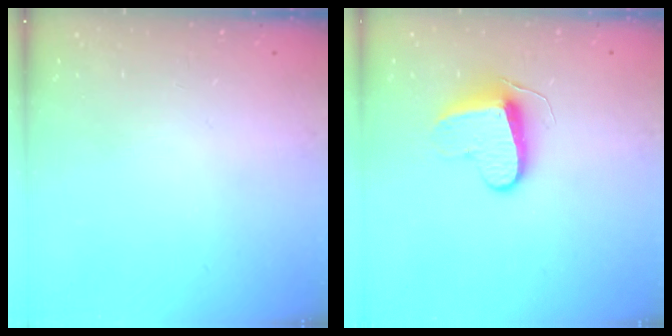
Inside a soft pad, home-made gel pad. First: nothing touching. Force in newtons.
{"total": 9.0, "press": 9.0, "slide": 0.3}